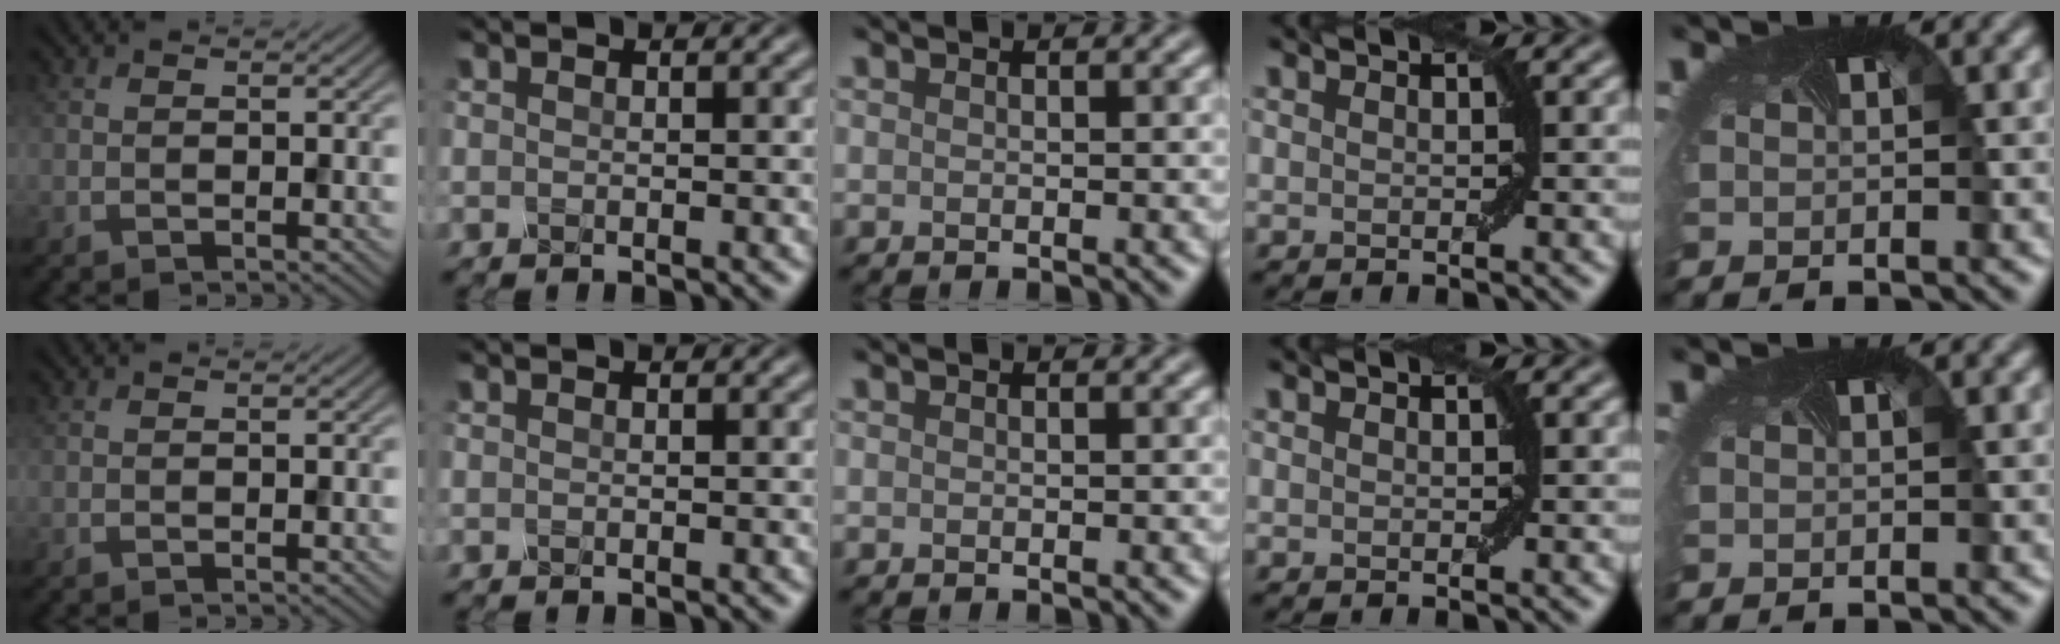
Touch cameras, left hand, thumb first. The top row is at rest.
{}